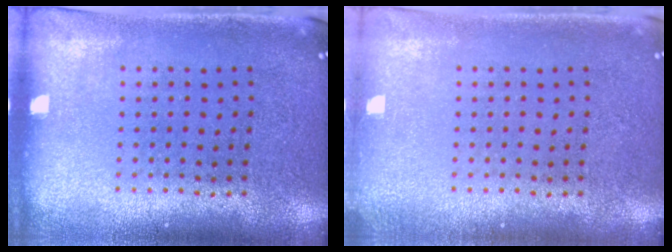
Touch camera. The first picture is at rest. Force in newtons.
{"total": 0.6, "press": 0.6, "slide": 0.1}